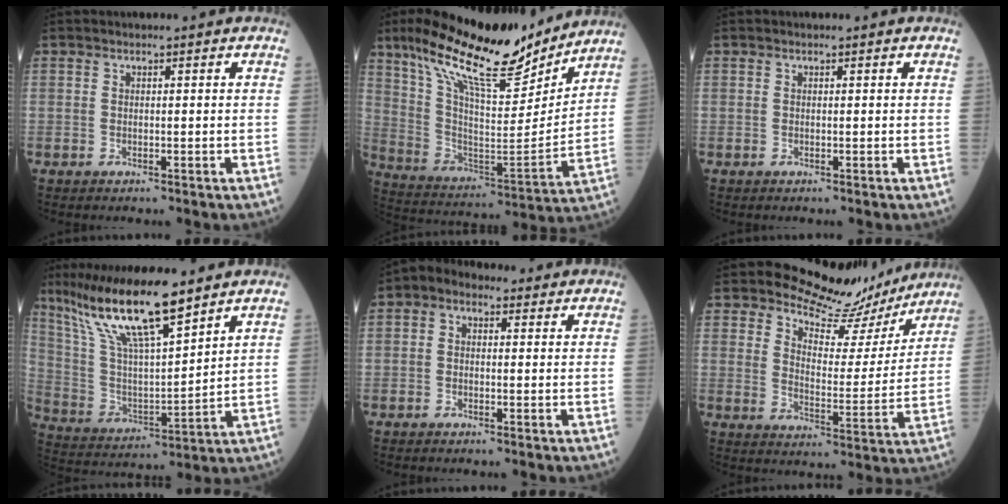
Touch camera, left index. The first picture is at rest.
{"total": 21.7, "force": [16.6, 4.8, 13.1], "torque": [-0.235, -0.001, 0.287]}
{"total": 0.0}
{"total": 15.9, "force": [12.0, 2.0, 10.2], "torque": [-0.197, 0.004, 0.228]}
{"total": 4.9, "force": [2.6, 3.3, 2.6], "torque": [-0.044, 0.036, 0.038]}
{"total": 12.7, "force": [11.9, 4.2, 2.0], "torque": [-0.026, -0.030, 0.153]}